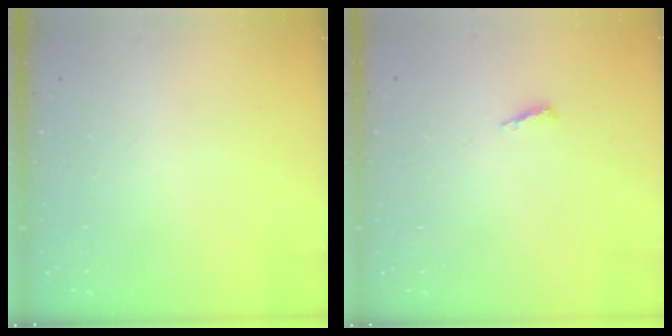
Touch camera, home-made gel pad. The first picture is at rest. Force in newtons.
{"total": 2.5, "press": 2.5, "slide": 0.2}